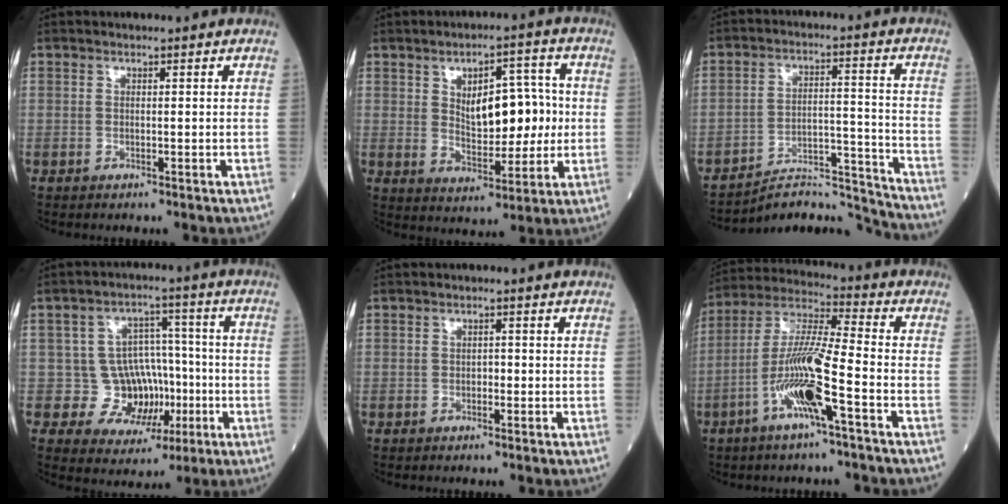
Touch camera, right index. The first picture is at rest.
{"total": 10.0, "force": [1.2, 4.5, 8.8], "torque": [-0.132, 0.014, 0.028]}
{"total": 10.0, "force": [-9.9, 0.2, -0.4], "torque": [0.018, 0.050, -0.159]}
{"total": 8.7, "force": [-1.5, 8.1, 3.0], "torque": [-0.031, 0.030, -0.014]}
{"total": 0.6, "force": [-0.2, 0.4, 0.4], "torque": [-0.003, 0.003, -0.006]}
{"total": 12.1, "force": [-4.6, 0.3, 11.2], "torque": [-0.229, 0.002, -0.093]}